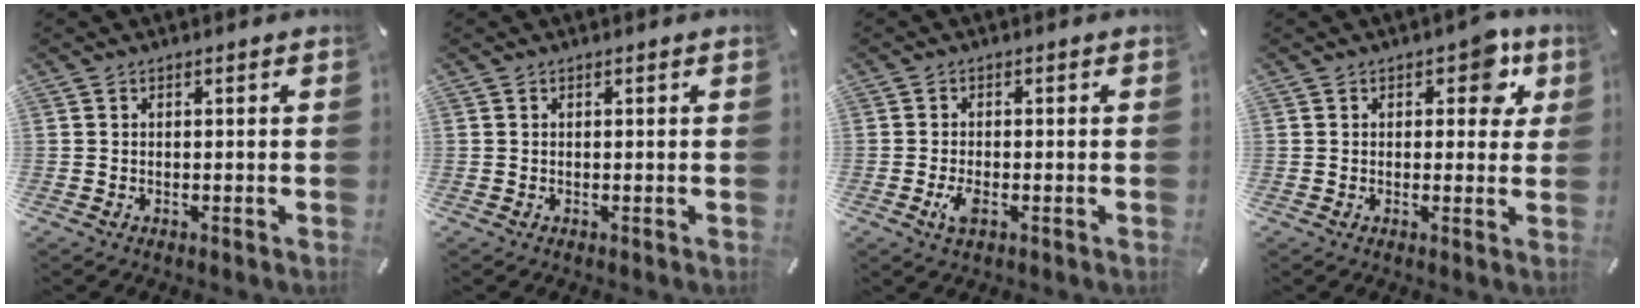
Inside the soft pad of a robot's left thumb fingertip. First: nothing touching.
{"total": 0.0}
{"total": 3.2, "force": [-1.2, 1.4, 2.6], "torque": [-0.064, -0.002, -0.026]}
{"total": 6.6, "force": [3.0, 3.9, 4.5], "torque": [-0.035, -0.008, 0.039]}